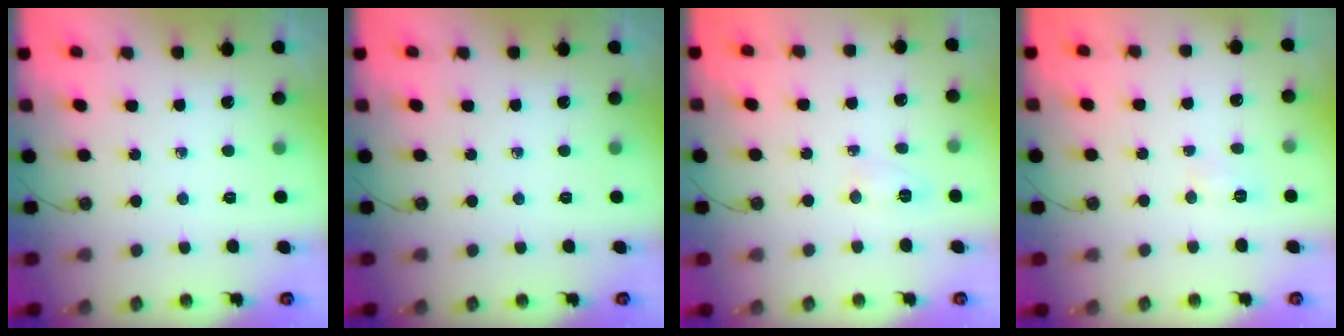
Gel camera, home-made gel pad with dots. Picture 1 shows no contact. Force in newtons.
{"total": 0.0}
{"total": 4.1, "press": 4.0, "slide": 0.6}
{"total": 4.4, "press": 4.3, "slide": 0.8}